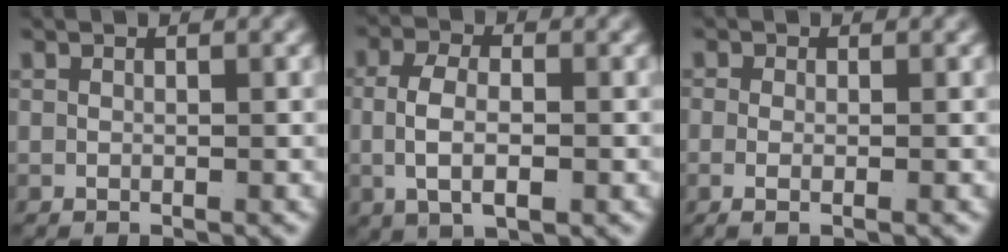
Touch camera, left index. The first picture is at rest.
{"total": 4.3, "force": [-0.4, 2.1, 3.8], "torque": [-0.078, -0.009, 0.001]}
{"total": 1.4, "force": [-0.7, 0.1, 1.2], "torque": [-0.035, -0.013, -0.006]}